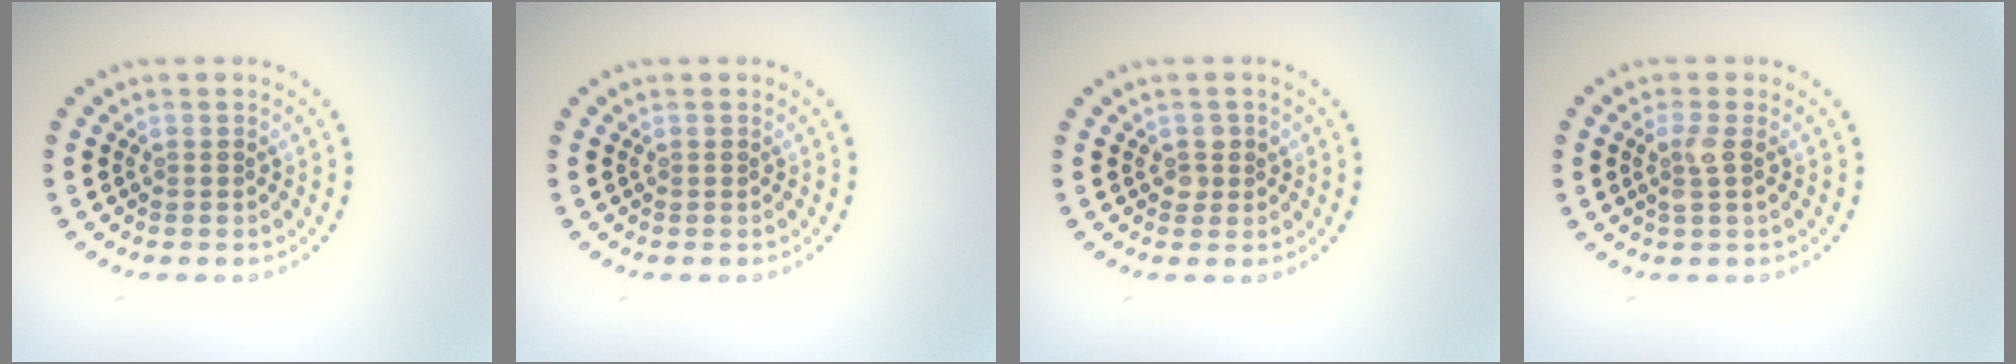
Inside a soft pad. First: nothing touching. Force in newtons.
{"total": 0.0}
{"total": 1.1, "press": 1.0, "slide": 0.4}
{"total": 1.8, "press": 1.5, "slide": 1.0}